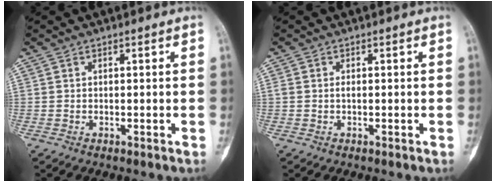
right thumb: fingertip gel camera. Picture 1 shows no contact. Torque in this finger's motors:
{"motor_torque": [0.40, 0.50, 0.38, -0.12, -0.03]}